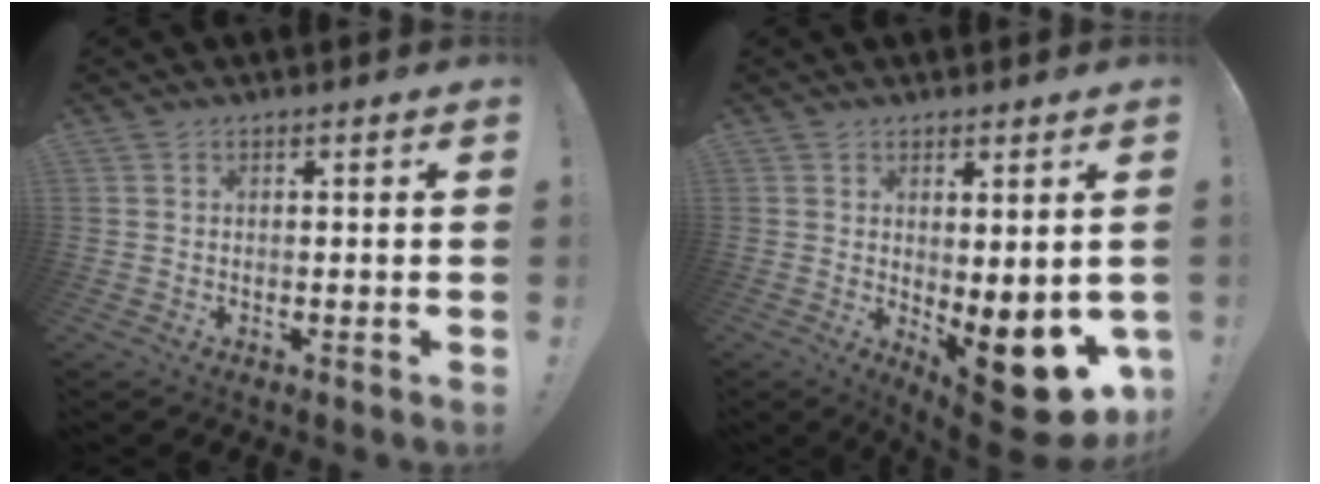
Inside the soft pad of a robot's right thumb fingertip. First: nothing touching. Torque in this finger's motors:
{"motor_torque": [0.10, 0.93, 0.74, 0.40, 0.11]}